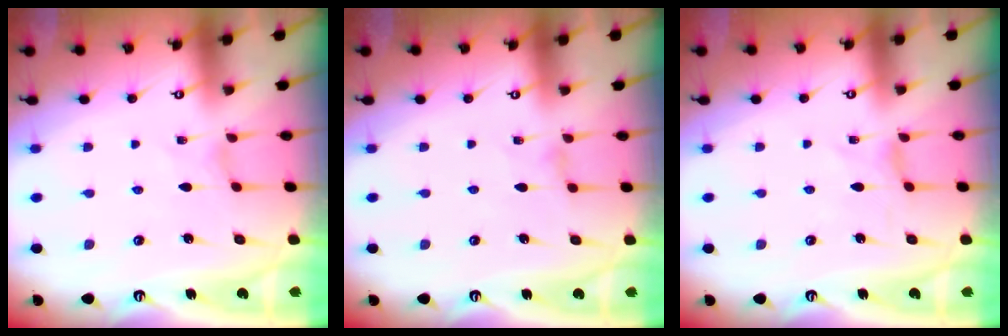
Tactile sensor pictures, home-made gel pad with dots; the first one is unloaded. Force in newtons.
{"total": 0.9, "press": 0.9, "slide": 0.3}
{"total": 0.0}